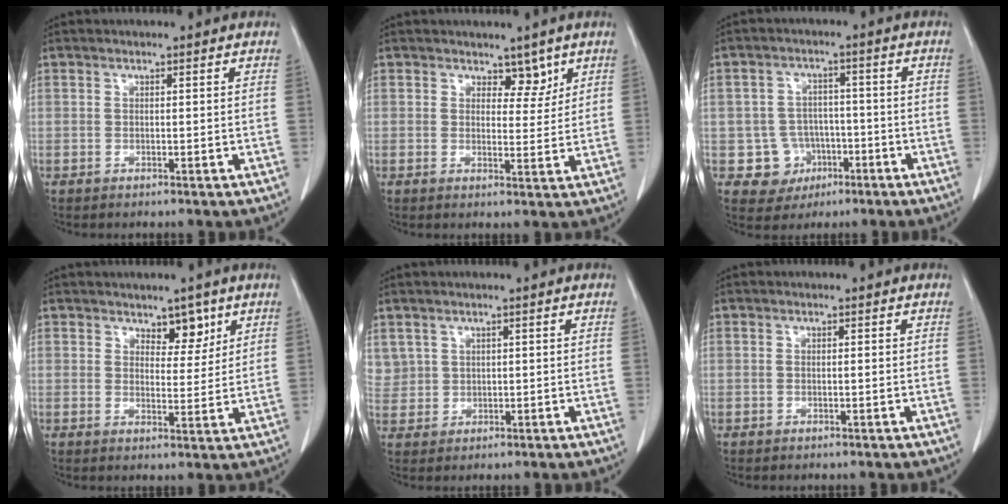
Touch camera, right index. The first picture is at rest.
{"total": 3.2, "force": [2.3, 1.9, 1.4], "torque": [-0.006, -0.004, 0.033]}
{"total": 6.5, "force": [-2.2, 6.1, 0.6], "torque": [-0.003, 0.013, -0.027]}
{"total": 4.1, "force": [2.7, 2.1, 2.2], "torque": [-0.020, -0.003, 0.041]}
{"total": 4.1, "force": [1.9, 3.6, 0.5], "torque": [-0.010, 0.010, 0.046]}
{"total": 0.7, "force": [-0.1, 0.1, 0.7], "torque": [-0.013, -0.001, 0.000]}